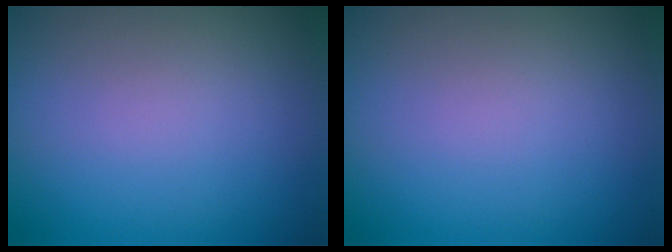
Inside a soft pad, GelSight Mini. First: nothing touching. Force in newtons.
{"total": 0.0}